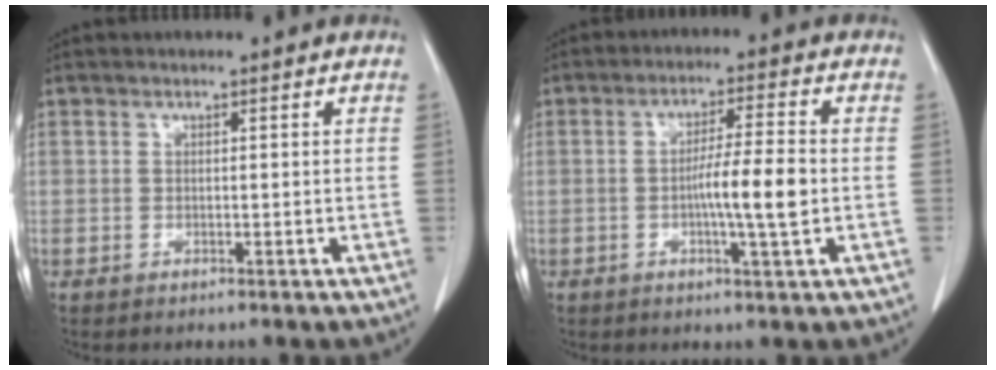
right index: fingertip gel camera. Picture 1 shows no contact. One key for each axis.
{"total": 7.2, "fx": -1.1, "fy": -0.3, "fz": 7.1, "tx": -0.121, "ty": -0.002, "tz": -0.021}